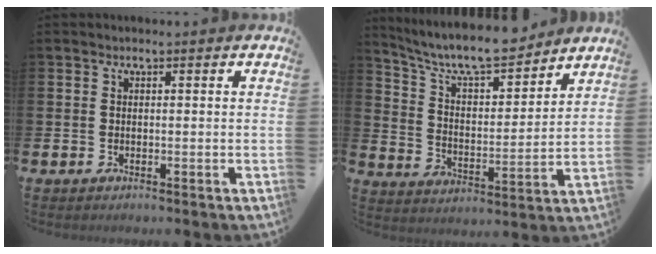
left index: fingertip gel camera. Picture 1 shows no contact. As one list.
[{"total": 9.0, "force": [8.3, 1.7, 2.9], "torque": [-0.082, -0.063, 0.144]}]